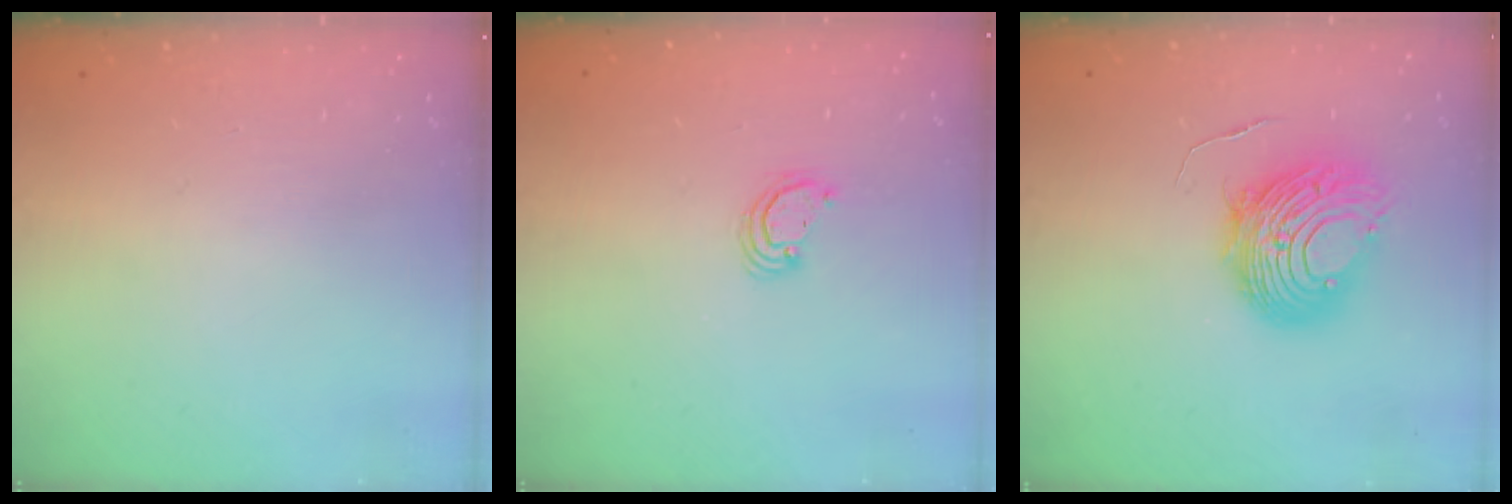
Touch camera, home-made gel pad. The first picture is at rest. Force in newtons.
{"total": 2.5, "press": 2.5, "slide": 0.2}
{"total": 11.4, "press": 11.3, "slide": 0.8}